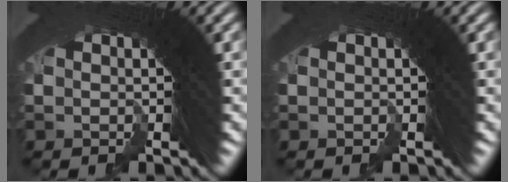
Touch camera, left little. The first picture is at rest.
{"total": 0.0}